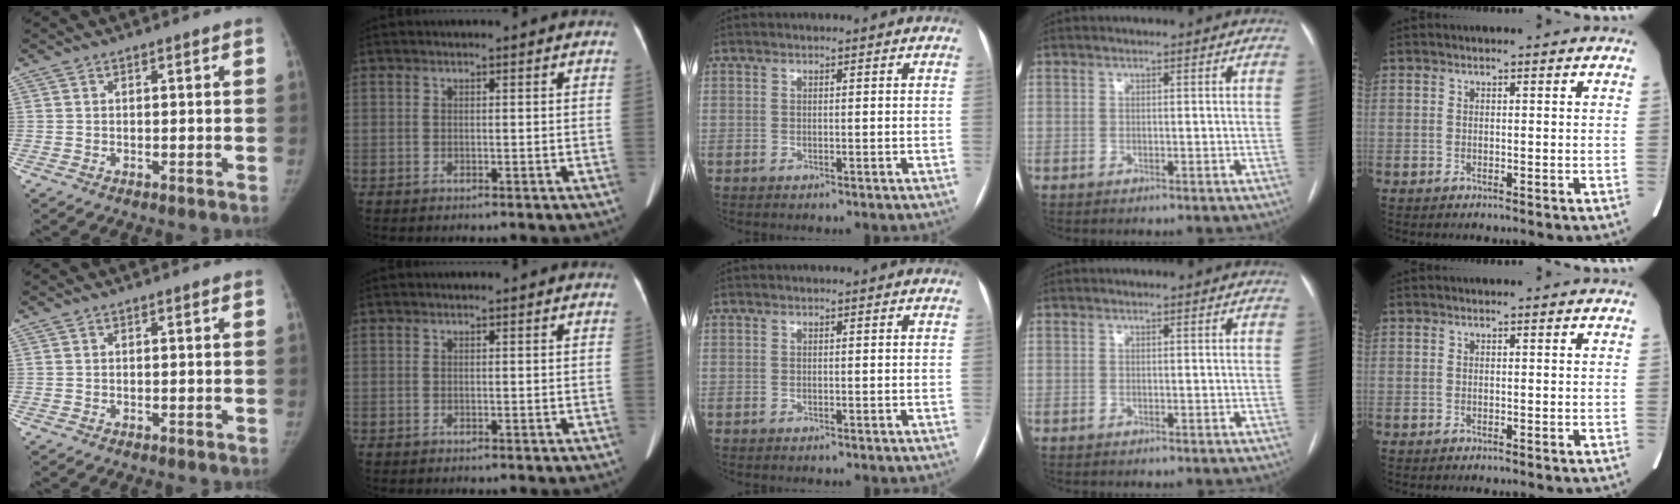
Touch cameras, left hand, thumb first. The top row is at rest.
{}